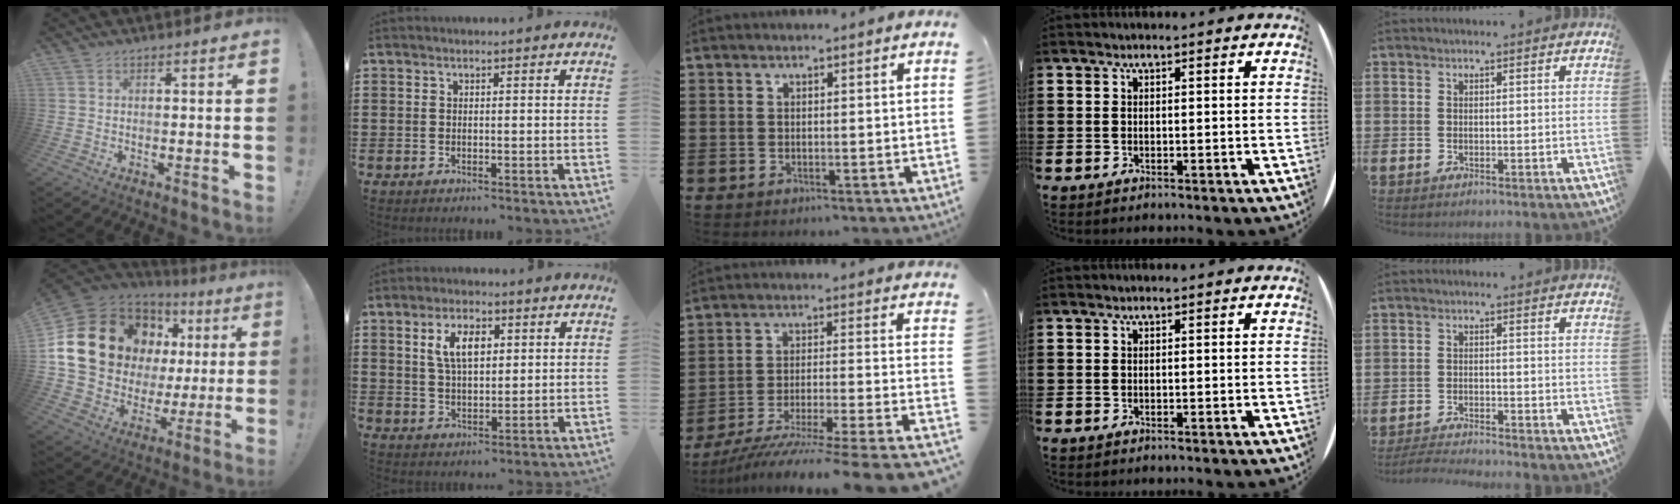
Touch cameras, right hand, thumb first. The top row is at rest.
{"thumb": {"total": 22.7, "force": [8.4, 16.3, 13.4], "torque": [-0.242, -0.042, 0.191]}, "index": {"total": 6.1, "force": [2.1, 3.1, 4.8], "torque": [-0.098, 0.010, 0.032]}, "middle": {"total": 8.6, "force": [-7.3, -0.9, 4.5], "torque": [-0.068, -0.016, -0.146]}, "little": {"total": 2.4, "force": [-2.4, -0.2, 0.3], "torque": [-0.005, 0.003, -0.049]}}